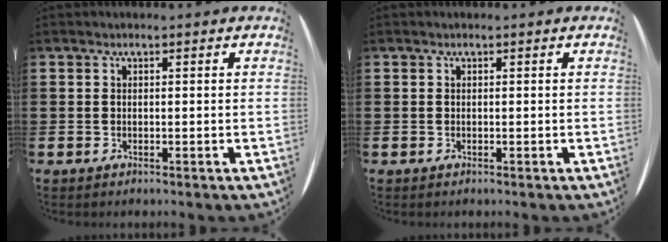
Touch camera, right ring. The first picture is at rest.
{"total": 0.0}